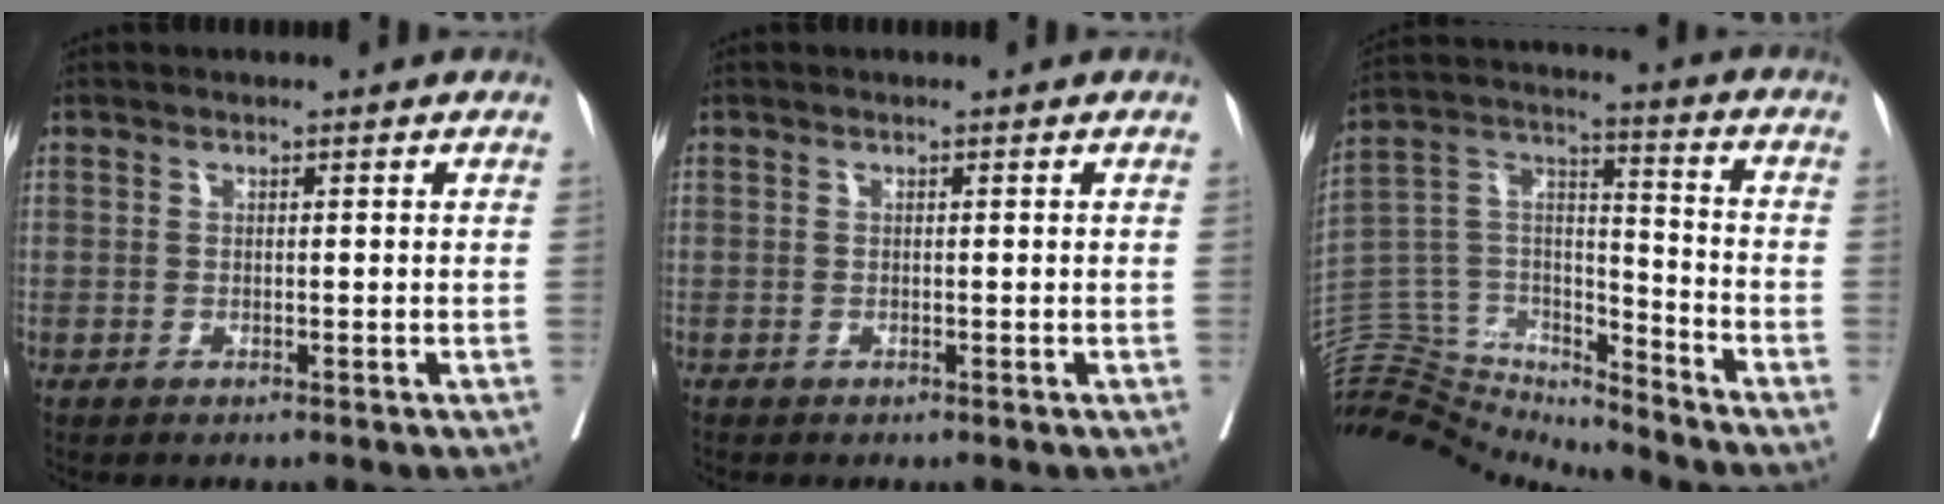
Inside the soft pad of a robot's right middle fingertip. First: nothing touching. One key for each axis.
{"total": 0.0}
{"total": 17.0, "fx": -16.8, "fy": 2.2, "fz": 1.6, "tx": -0.028, "ty": 0.061, "tz": -0.297}